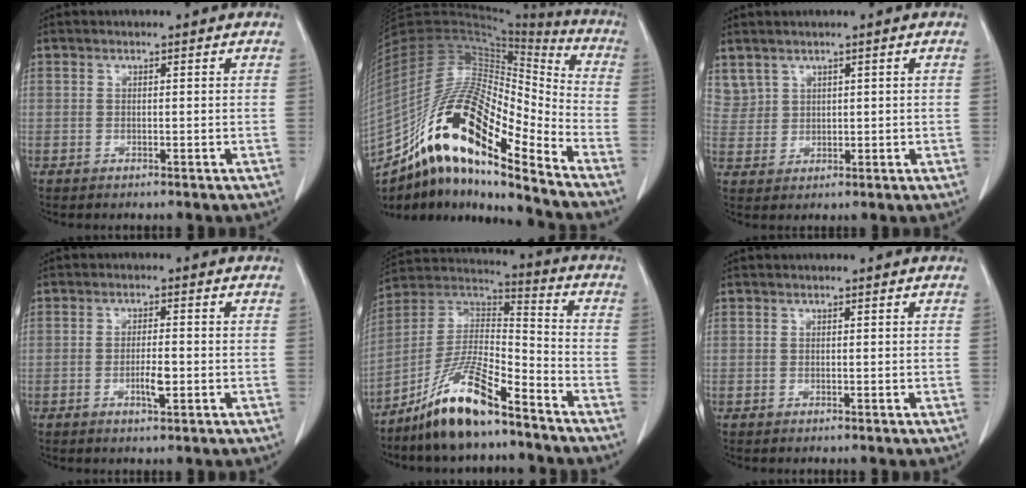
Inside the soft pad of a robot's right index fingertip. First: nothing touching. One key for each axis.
{"total": 24.1, "fx": -15.0, "fy": 5.0, "fz": 18.1, "tx": -0.364, "ty": -0.002, "tz": -0.270}
{"total": 3.6, "fx": 2.7, "fy": 2.4, "fz": 0.2, "tx": 0.004, "ty": 0.008, "tz": 0.063}
{"total": 3.3, "fx": -0.9, "fy": 0.7, "fz": 3.1, "tx": -0.055, "ty": 0.002, "tz": -0.010}
{"total": 14.2, "fx": -10.2, "fy": 2.4, "fz": 9.7, "tx": -0.189, "ty": 0.003, "tz": -0.186}
{"total": 0.0}